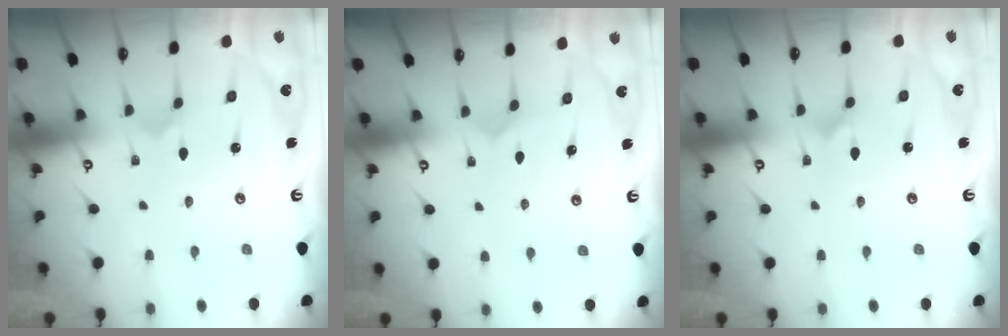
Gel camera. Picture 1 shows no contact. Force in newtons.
{"total": 2.8, "press": 2.7, "slide": 0.2}
{"total": 1.6, "press": 1.6, "slide": 0.1}